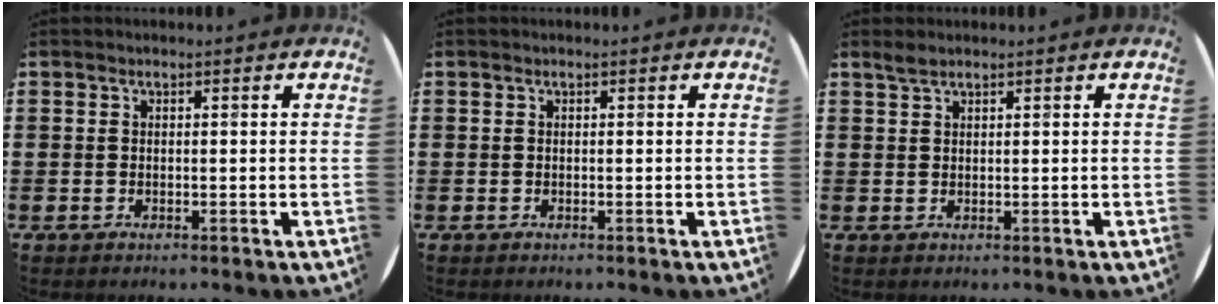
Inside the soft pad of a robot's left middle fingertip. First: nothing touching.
{"total": 0.0}
{"total": 1.2, "force": [1.1, 0.2, 0.4], "torque": [-0.010, 0.002, 0.021]}